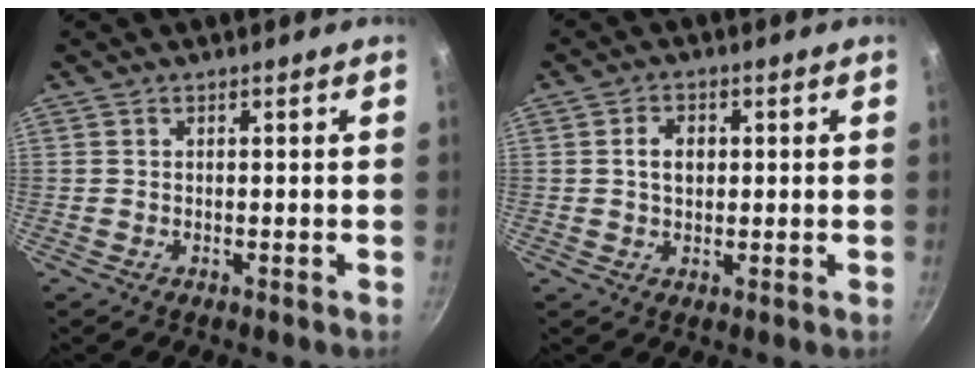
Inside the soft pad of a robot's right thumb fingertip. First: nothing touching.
{"total": 4.0, "force": [0.5, 2.9, 2.7], "torque": [-0.029, 0.006, 0.006]}